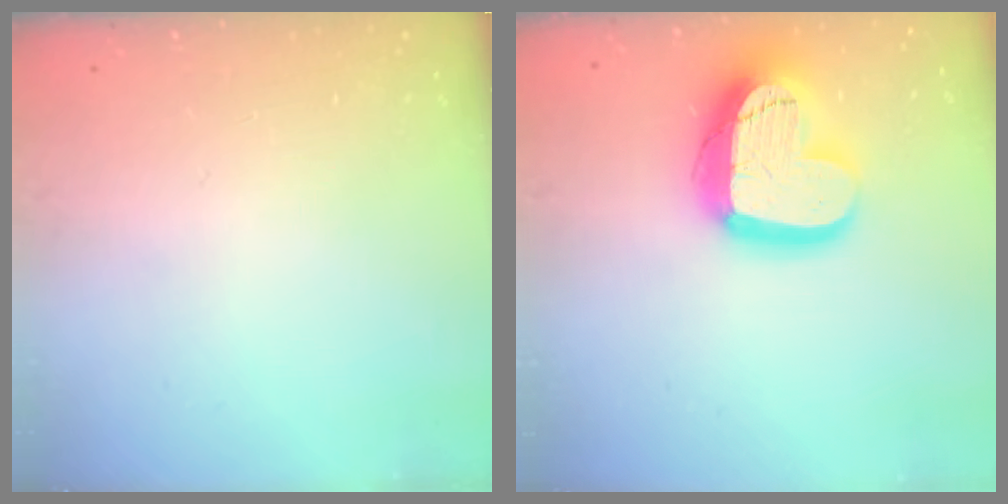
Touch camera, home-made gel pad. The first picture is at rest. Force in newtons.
{"total": 19.5, "press": 19.4, "slide": 1.4}